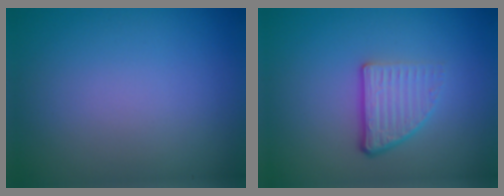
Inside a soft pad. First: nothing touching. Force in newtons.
{"total": 3.8, "press": 2.4, "slide": 2.9}